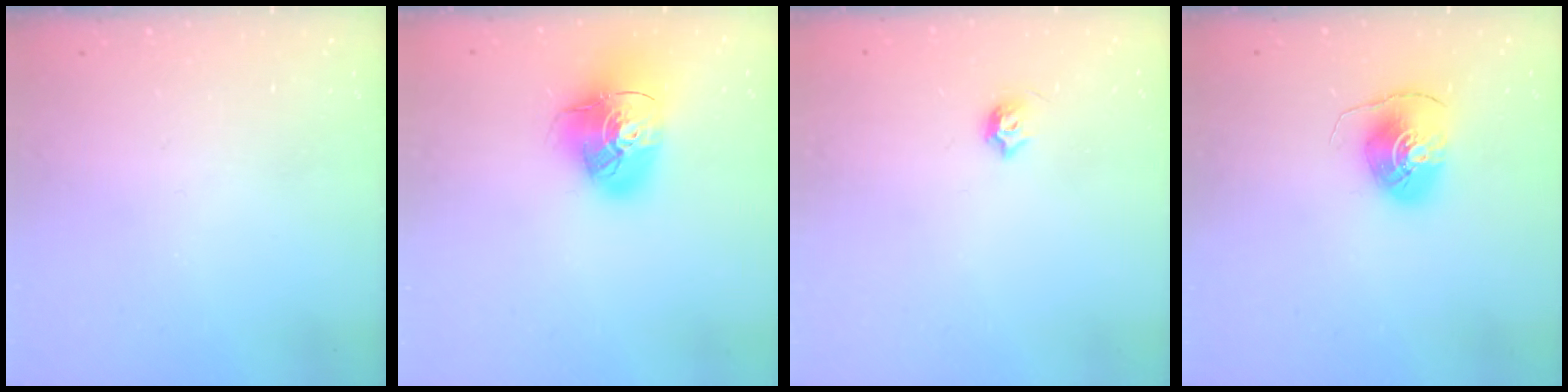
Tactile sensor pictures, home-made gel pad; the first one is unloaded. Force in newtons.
{"total": 15.6, "press": 15.5, "slide": 1.6}
{"total": 4.7, "press": 4.6, "slide": 1.2}
{"total": 7.6, "press": 7.6, "slide": 0.3}